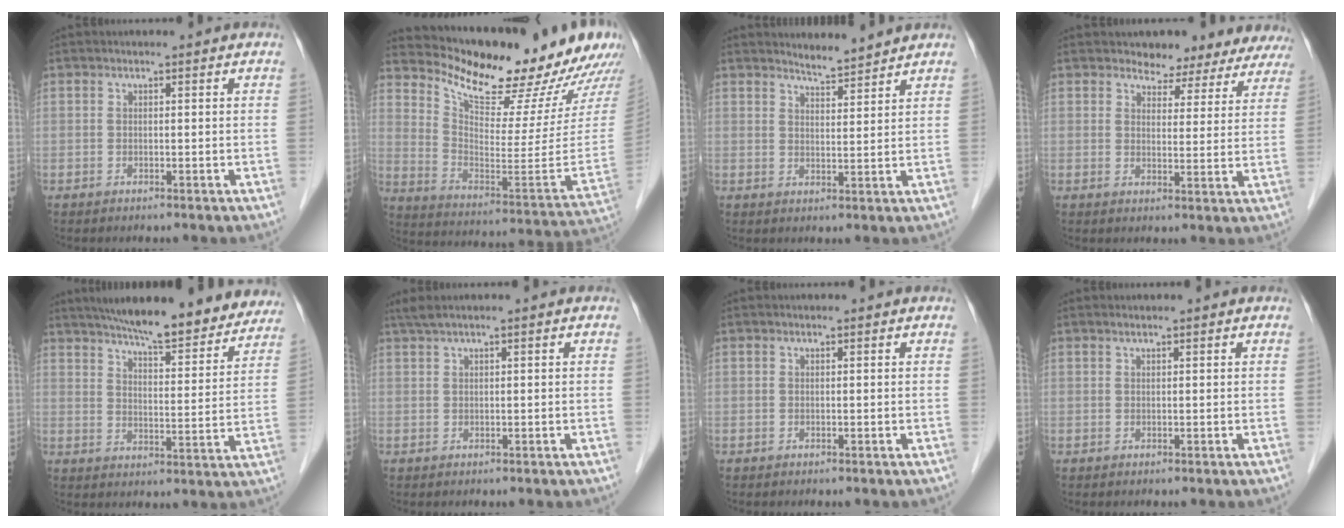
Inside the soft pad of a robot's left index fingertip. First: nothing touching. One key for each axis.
{"total": 25.3, "fx": 21.7, "fy": 5.3, "fz": 11.9, "tx": -0.188, "ty": -0.072, "tz": 0.299}
{"total": 3.6, "fx": 3.5, "fy": 0.1, "fz": 0.5, "tx": -0.017, "ty": 0.001, "tz": 0.059}
{"total": 10.7, "fx": 9.7, "fy": 4.0, "fz": 2.0, "tx": 0.004, "ty": -0.006, "tz": 0.093}
{"total": 20.4, "fx": 18.0, "fy": 3.3, "fz": 9.1, "tx": -0.130, "ty": -0.005, "tz": 0.233}
{"total": 1.9, "fx": 1.3, "fy": -0.2, "fz": 1.3, "tx": -0.035, "ty": 0.022, "tz": 0.032}
{"total": 0.0}
{"total": 0.5, "fx": 0.4, "fy": 0.0, "fz": 0.2, "tx": -0.013, "ty": 0.005, "tz": 0.012}